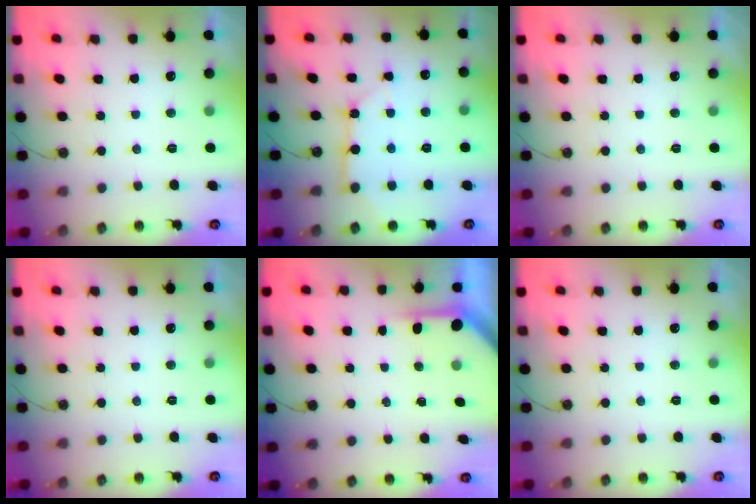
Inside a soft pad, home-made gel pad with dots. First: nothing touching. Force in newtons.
{"total": 7.6, "press": 7.6, "slide": 0.6}
{"total": 0.0}
{"total": 0.0}
{"total": 3.7, "press": 3.7, "slide": 0.3}
{"total": 0.0}